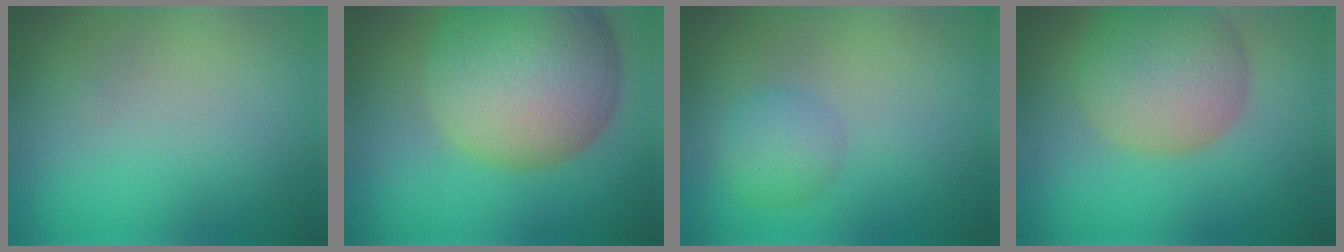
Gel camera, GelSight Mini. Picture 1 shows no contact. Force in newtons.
{"total": 15.0, "press": 14.9, "slide": 0.9}
{"total": 2.6, "press": 2.6, "slide": 0.1}
{"total": 8.5, "press": 8.4, "slide": 0.5}